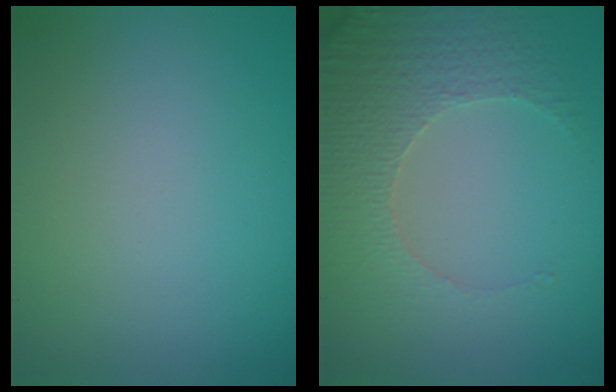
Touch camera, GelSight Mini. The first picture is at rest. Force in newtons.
{"total": 3.8, "press": 3.3, "slide": 1.9}